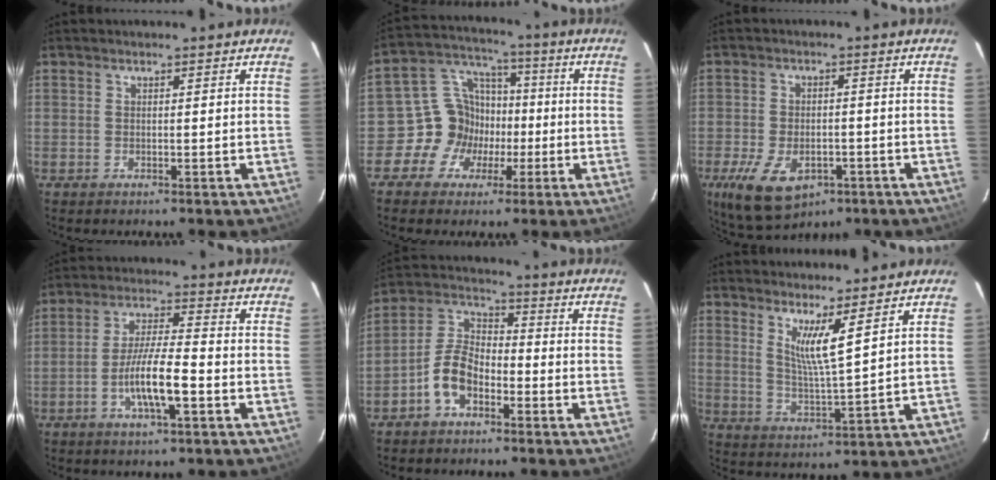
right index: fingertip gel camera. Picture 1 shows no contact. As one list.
[{"total": 10.2, "force": [-3.4, 9.3, 2.3], "torque": [-0.048, 0.043, -0.057]}, {"total": 11.9, "force": [-5.8, 7.2, 7.6], "torque": [-0.175, -0.024, -0.087]}, {"total": 9.0, "force": [-3.6, 1.3, 8.2], "torque": [-0.159, -0.002, -0.066]}, {"total": 7.9, "force": [-4.3, 4.4, 5.0], "torque": [-0.111, 0.023, -0.085]}, {"total": 6.4, "force": [4.1, -0.4, 5.0], "torque": [-0.090, -0.015, 0.074]}]